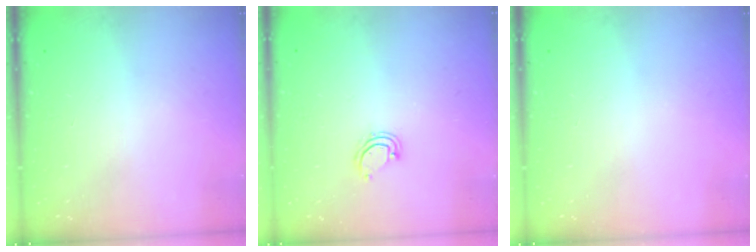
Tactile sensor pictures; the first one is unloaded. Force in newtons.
{"total": 3.9, "press": 3.9, "slide": 0.3}
{"total": 0.0}